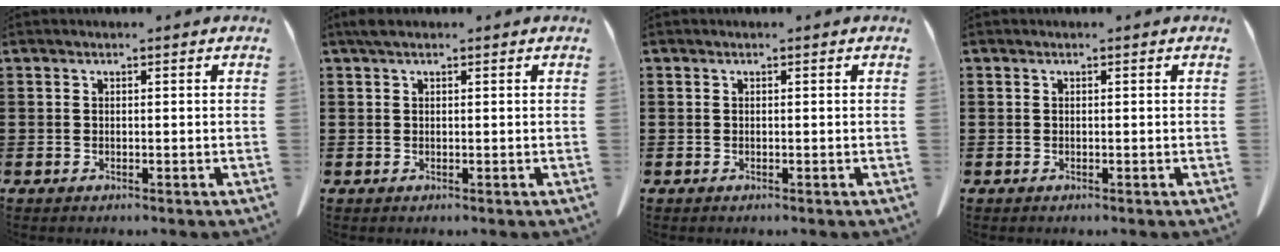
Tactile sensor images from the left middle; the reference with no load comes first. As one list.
[{"total": 1.2, "force": [0.7, 0.5, 0.8], "torque": [-0.020, 0.002, 0.014]}, {"total": 0.0}, {"total": 0.0}]